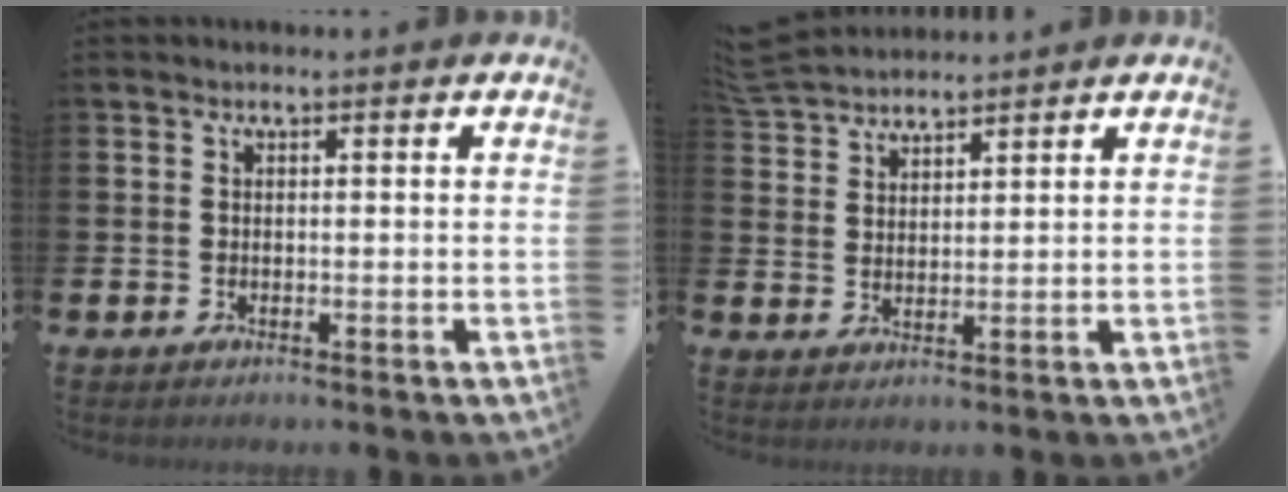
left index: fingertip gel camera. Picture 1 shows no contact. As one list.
[{"total": 5.1, "force": [5.0, 1.0, 0.5], "torque": [-0.023, -0.020, 0.094]}]